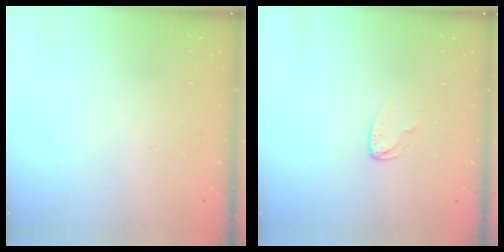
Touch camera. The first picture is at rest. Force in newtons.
{"total": 4.6, "press": 4.6, "slide": 0.5}